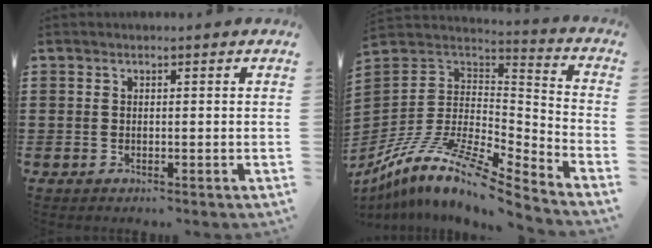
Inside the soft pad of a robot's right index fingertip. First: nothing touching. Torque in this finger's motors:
{"motor_torque": [0.99, 1.15, -1.05, -0.09]}